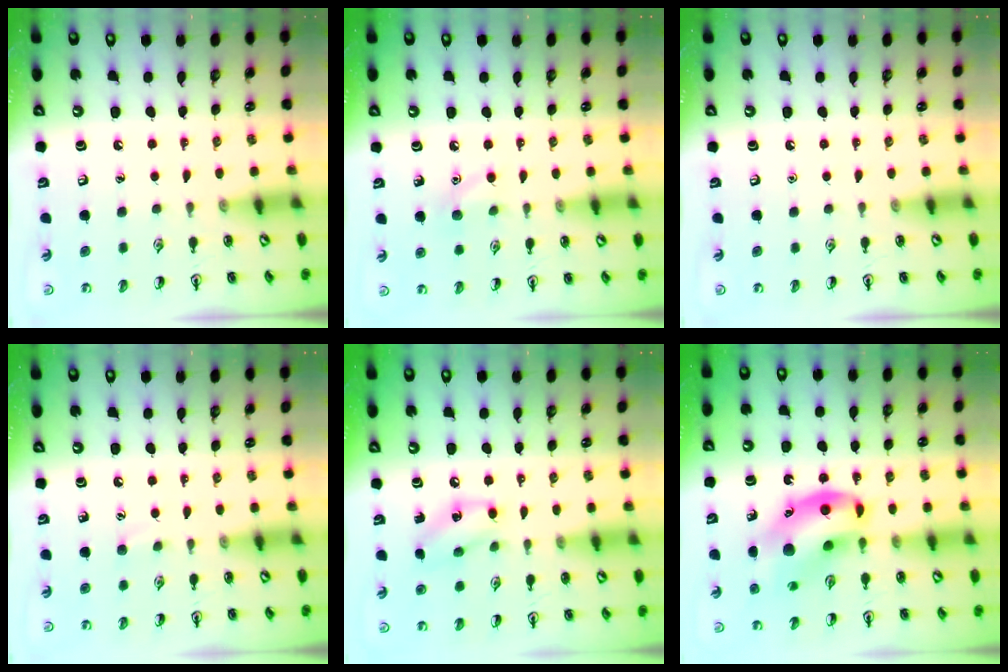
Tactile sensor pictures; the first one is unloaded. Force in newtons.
{"total": 6.7, "press": 6.5, "slide": 1.9}
{"total": 0.0}
{"total": 3.8, "press": 3.6, "slide": 1.0}
{"total": 7.8, "press": 7.8, "slide": 0.6}
{"total": 15.5, "press": 15.1, "slide": 3.5}